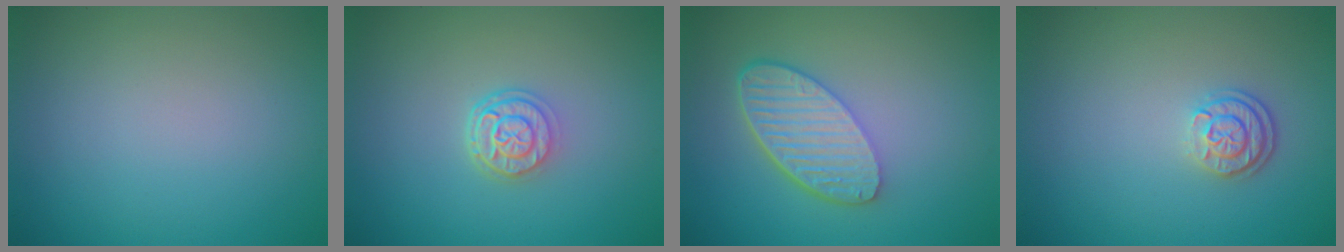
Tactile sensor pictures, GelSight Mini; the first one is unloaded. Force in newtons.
{"total": 2.8, "press": 2.1, "slide": 1.8}
{"total": 5.7, "press": 4.3, "slide": 3.8}
{"total": 2.3, "press": 2.0, "slide": 1.3}